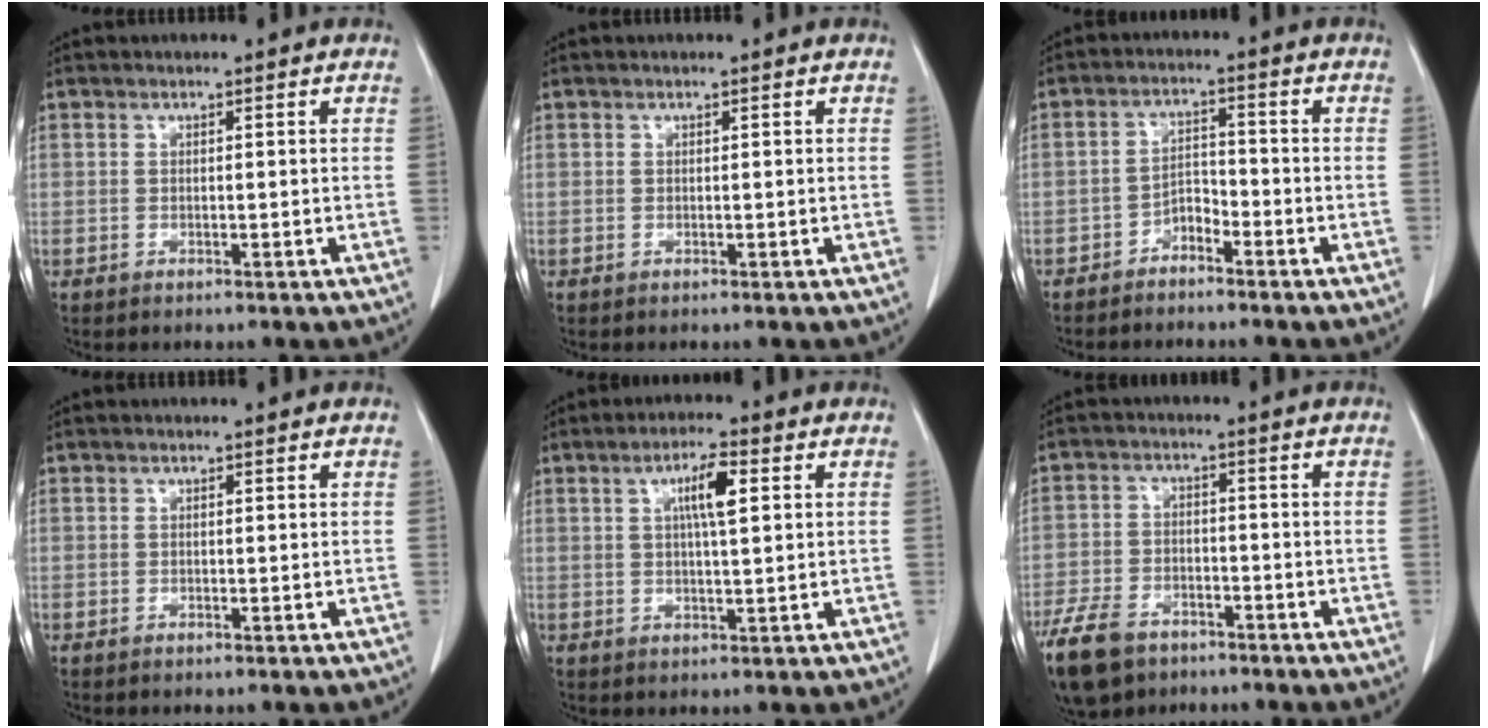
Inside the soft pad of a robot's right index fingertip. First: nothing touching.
{"total": 0.0}
{"total": 3.1, "force": [-2.5, 1.2, 1.4], "torque": [-0.020, 0.006, -0.046]}
{"total": 0.0}
{"total": 5.3, "force": [1.6, 0.7, 5.0], "torque": [-0.088, 0.004, 0.028]}
{"total": 10.2, "force": [-7.0, 5.7, 4.7], "torque": [-0.104, -0.006, -0.123]}